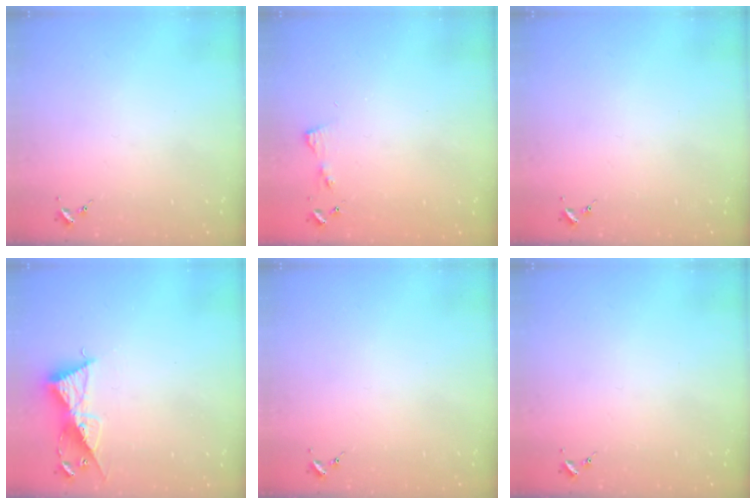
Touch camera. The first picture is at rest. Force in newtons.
{"total": 4.3, "press": 4.2, "slide": 0.5}
{"total": 0.0}
{"total": 9.9, "press": 9.8, "slide": 0.6}
{"total": 0.0}
{"total": 0.0}